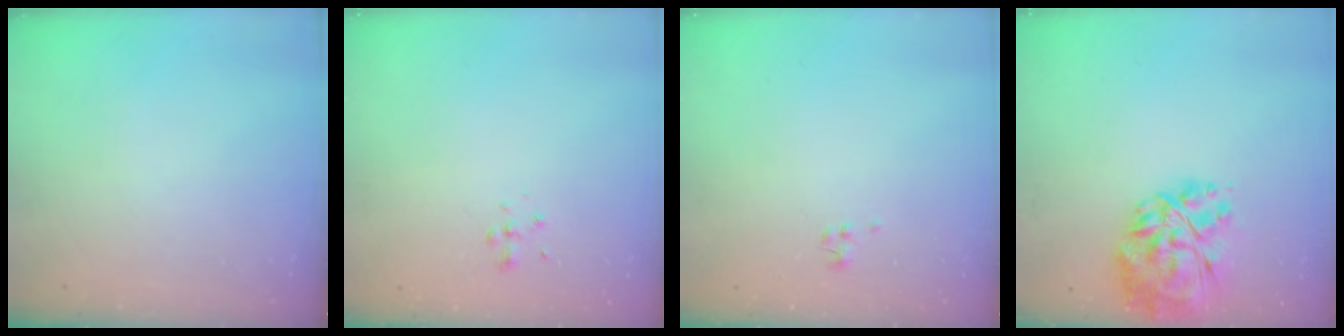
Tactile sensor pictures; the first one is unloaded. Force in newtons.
{"total": 2.0, "press": 1.8, "slide": 0.9}
{"total": 0.8, "press": 0.7, "slide": 0.3}
{"total": 19.3, "press": 18.2, "slide": 6.4}